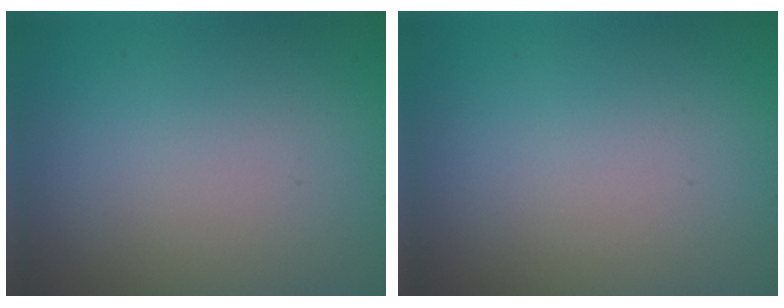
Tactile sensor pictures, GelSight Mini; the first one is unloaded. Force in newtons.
{"total": 0.0}